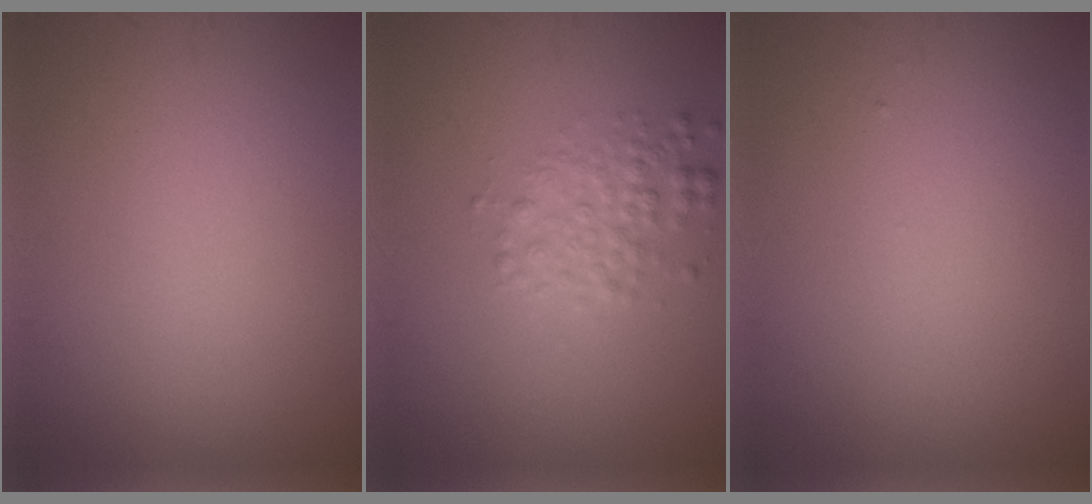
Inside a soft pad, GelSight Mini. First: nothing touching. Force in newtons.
{"total": 2.5, "press": 2.5, "slide": 0.0}
{"total": 0.0}